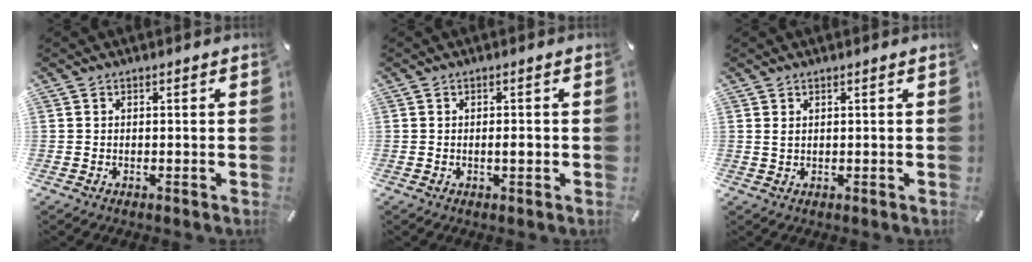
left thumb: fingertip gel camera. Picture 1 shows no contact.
{"total": 2.4, "force": [-0.3, 0.5, 2.3], "torque": [-0.041, -0.003, -0.005]}
{"total": 1.1, "force": [0.6, 0.2, 1.0], "torque": [-0.020, 0.000, 0.010]}